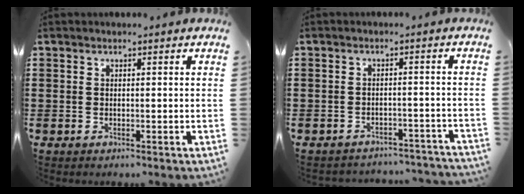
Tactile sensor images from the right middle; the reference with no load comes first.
{"total": 2.5, "force": [-2.5, 0.1, 0.2], "torque": [-0.011, -0.002, -0.052]}